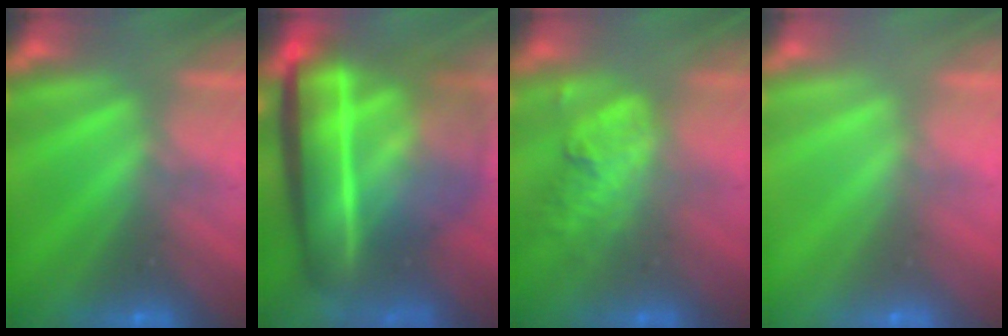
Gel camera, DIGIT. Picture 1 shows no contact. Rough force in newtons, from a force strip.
{"total": 7.5}
{"total": 2.2}
{"total": 3.4}